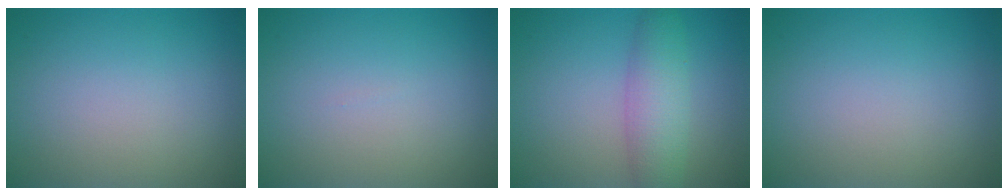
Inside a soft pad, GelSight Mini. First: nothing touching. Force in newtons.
{"total": 0.0}
{"total": 4.3, "press": 4.3, "slide": 0.0}
{"total": 0.0}